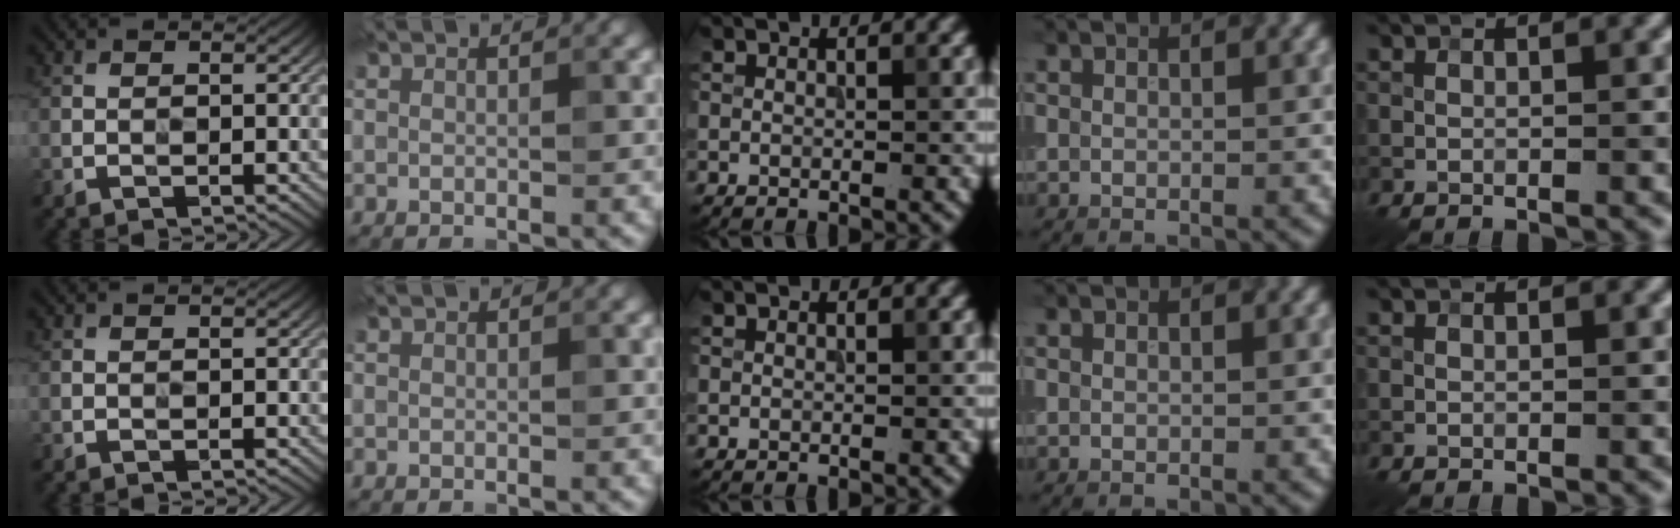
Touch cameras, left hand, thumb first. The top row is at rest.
{}